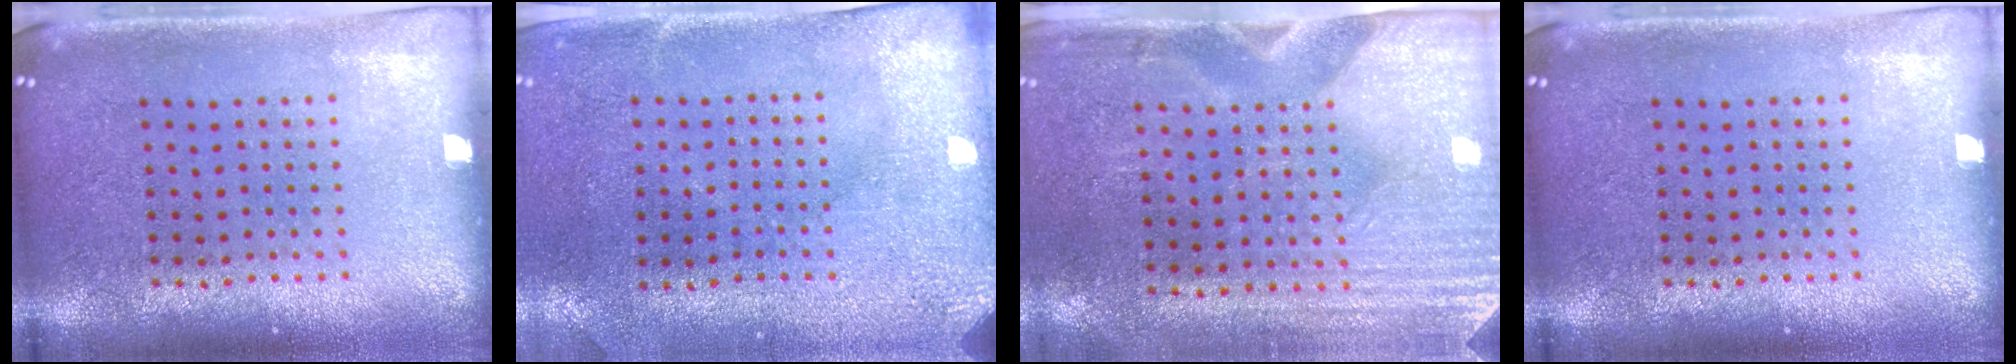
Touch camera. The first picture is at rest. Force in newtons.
{"total": 3.1, "press": 2.4, "slide": 2.0}
{"total": 3.0, "press": 2.6, "slide": 1.5}
{"total": 0.0}